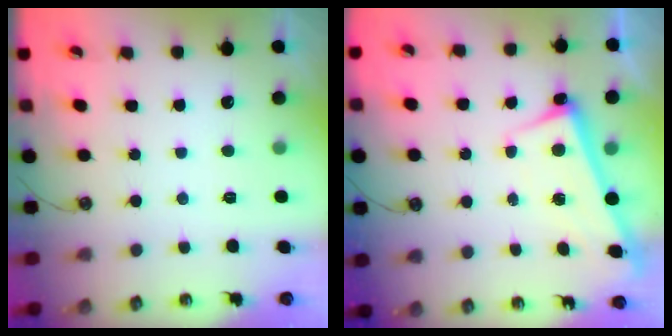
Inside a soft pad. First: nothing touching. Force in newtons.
{"total": 2.8, "press": 2.8, "slide": 0.4}